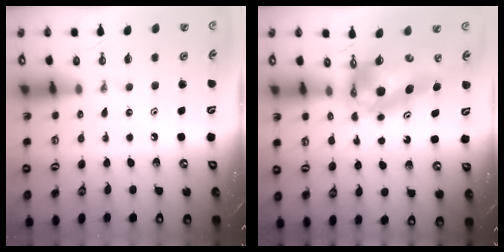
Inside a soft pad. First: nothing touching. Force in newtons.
{"total": 11.9, "press": 11.8, "slide": 1.2}